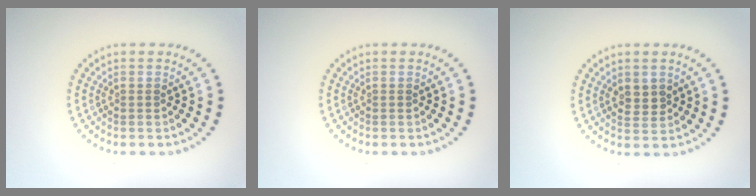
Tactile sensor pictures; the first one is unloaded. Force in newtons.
{"total": 0.0}
{"total": 1.3, "press": 1.3, "slide": 0.5}